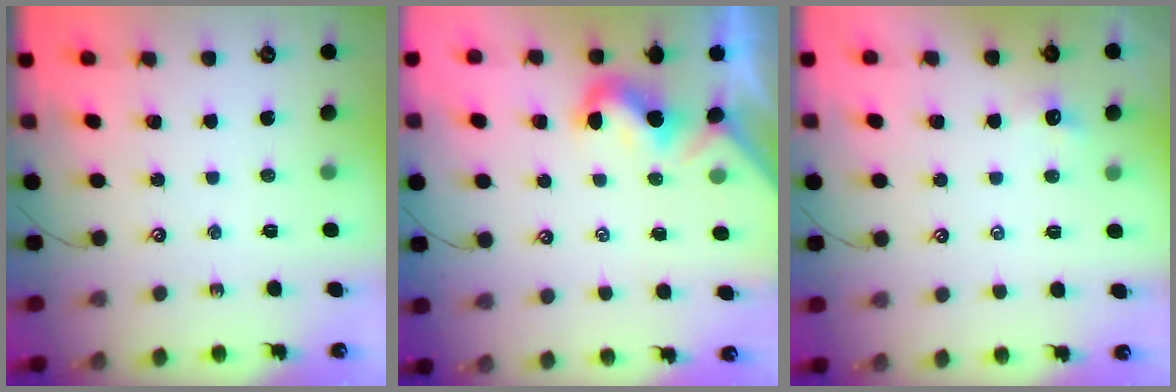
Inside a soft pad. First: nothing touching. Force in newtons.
{"total": 0.0}
{"total": 1.2, "press": 1.1, "slide": 0.5}